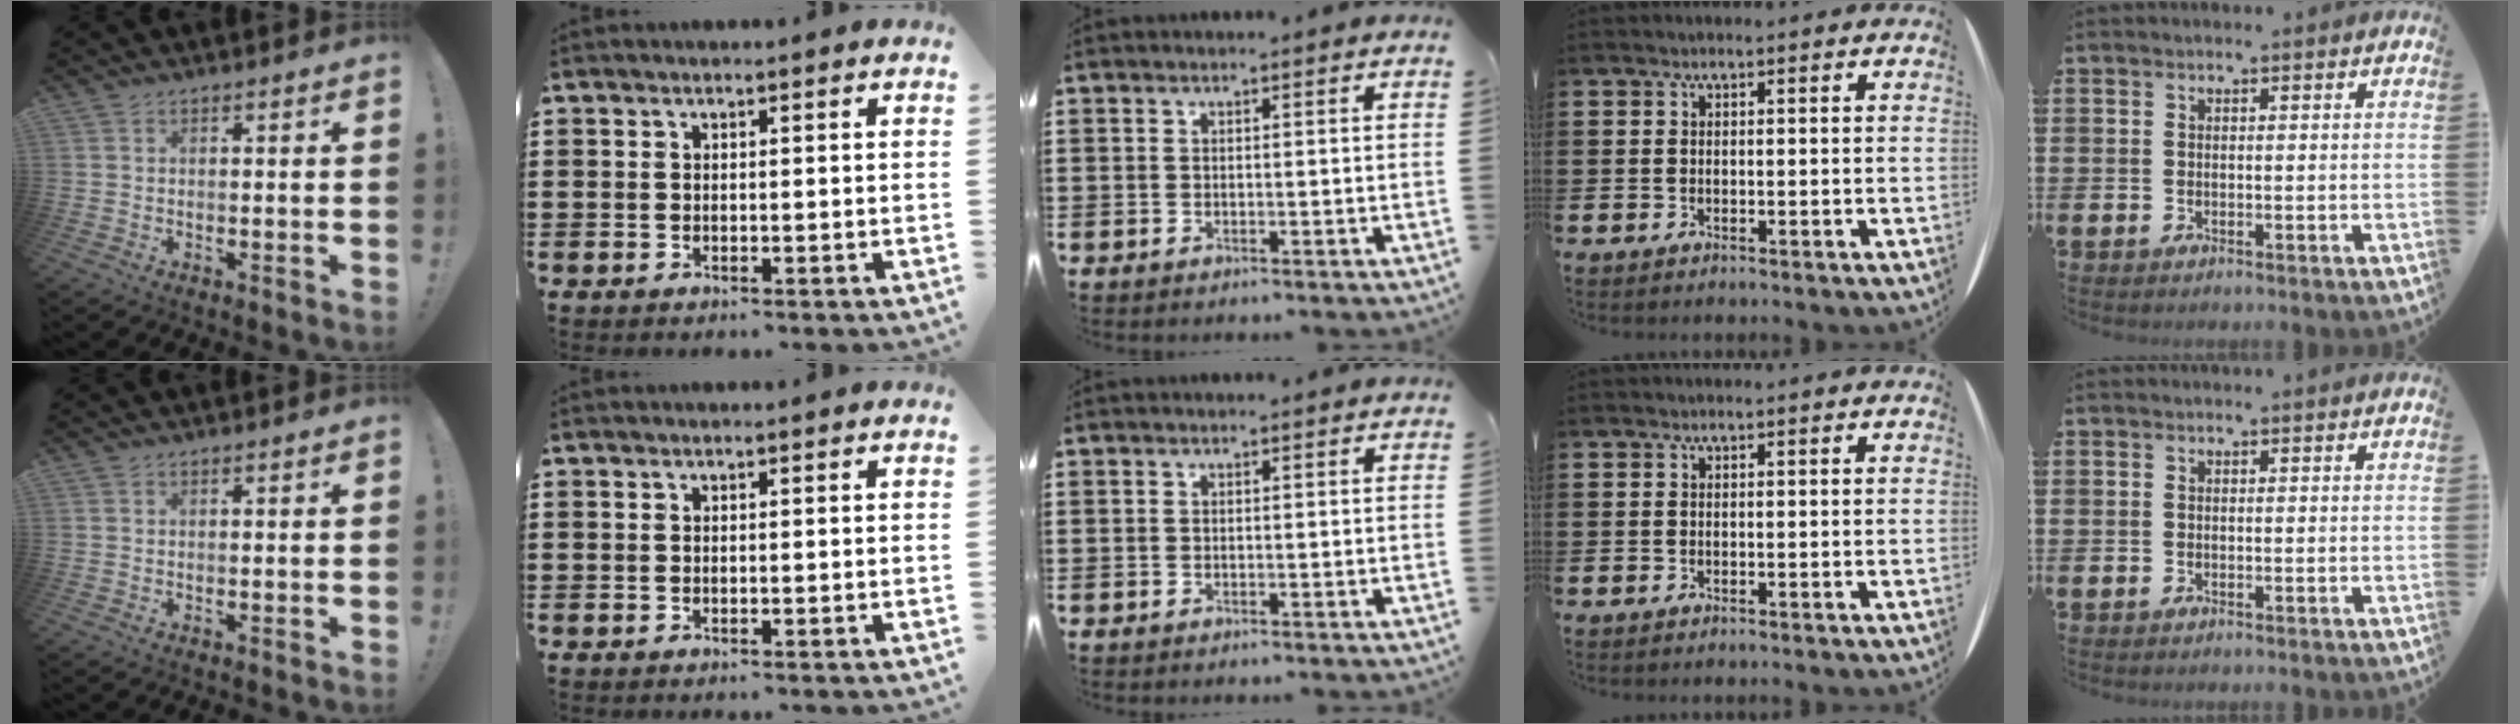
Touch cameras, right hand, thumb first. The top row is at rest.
{}